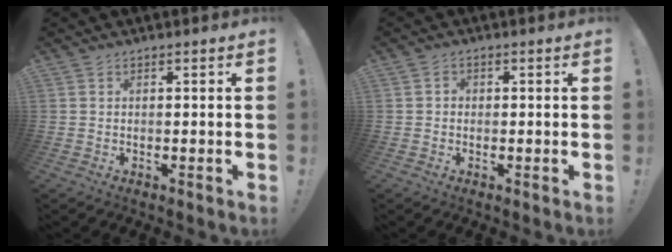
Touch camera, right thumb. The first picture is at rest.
{"total": 1.6, "force": [-0.5, 1.3, 0.7], "torque": [-0.013, 0.007, -0.011]}